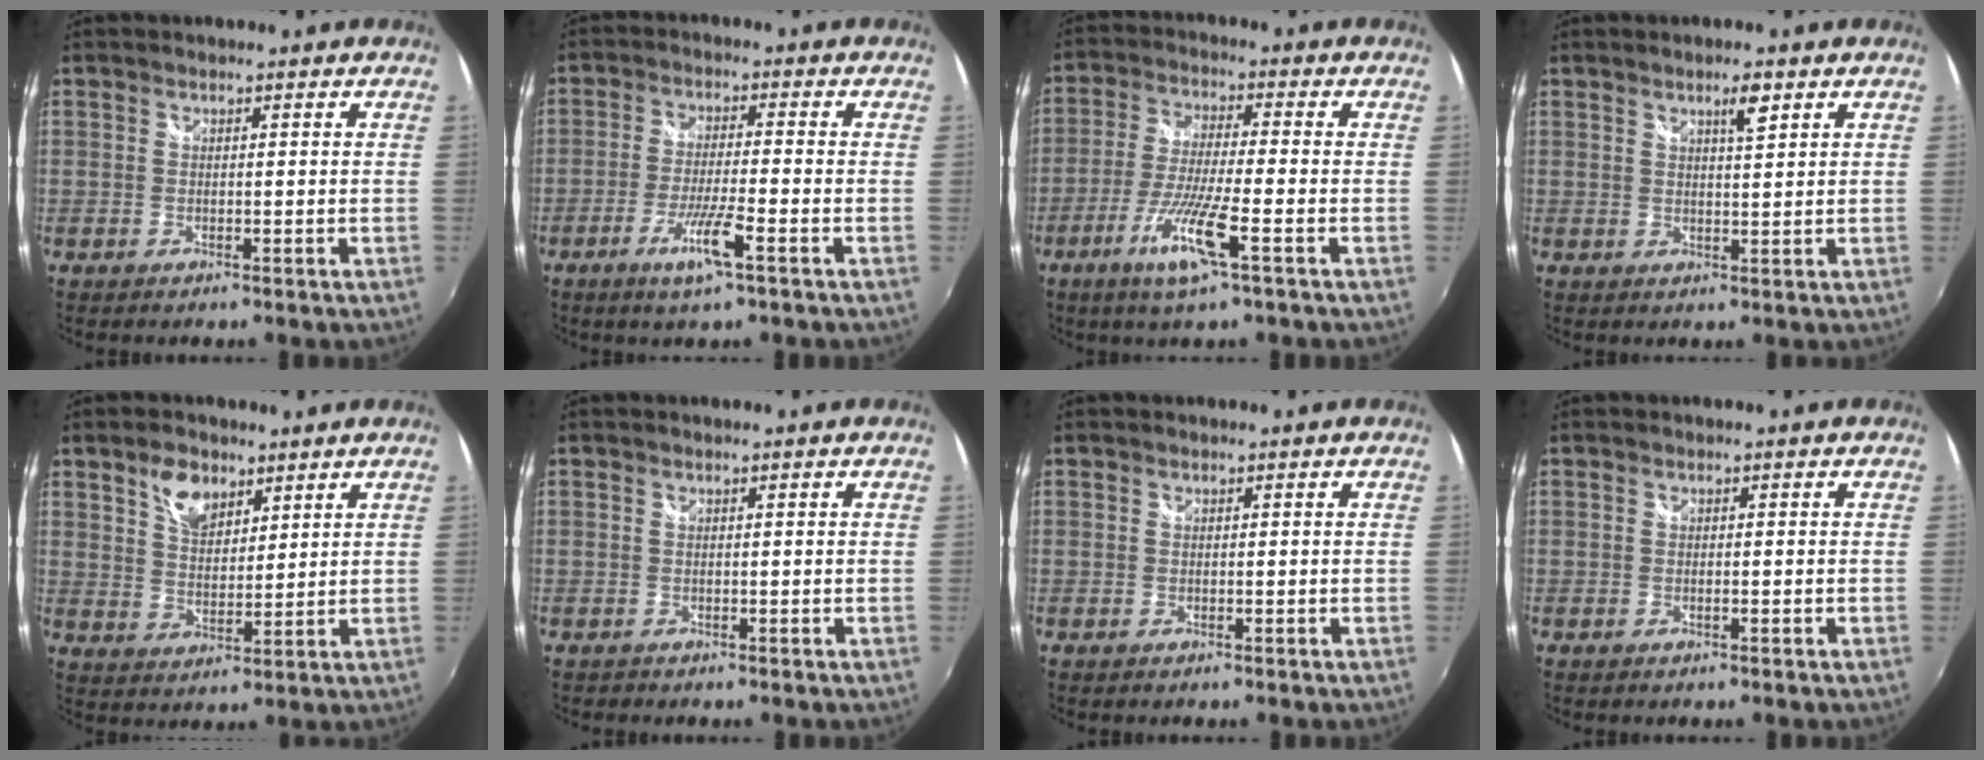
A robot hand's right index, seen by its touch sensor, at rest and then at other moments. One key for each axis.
{"total": 7.0, "fx": -3.7, "fy": 0.0, "fz": 6.0, "tx": -0.119, "ty": -0.012, "tz": -0.071}
{"total": 9.9, "fx": -4.7, "fy": 0.2, "fz": 8.7, "tx": -0.180, "ty": -0.013, "tz": -0.091}
{"total": 3.1, "fx": 1.9, "fy": 0.6, "fz": 2.4, "tx": -0.037, "ty": 0.004, "tz": 0.031}
{"total": 6.8, "fx": 4.2, "fy": 3.8, "fz": 3.7, "tx": -0.061, "ty": 0.008, "tz": 0.076}
{"total": 0.0}
{"total": 0.0}
{"total": 0.9, "fx": -0.4, "fy": 0.0, "fz": 0.7, "tx": -0.010, "ty": 0.002, "tz": -0.008}